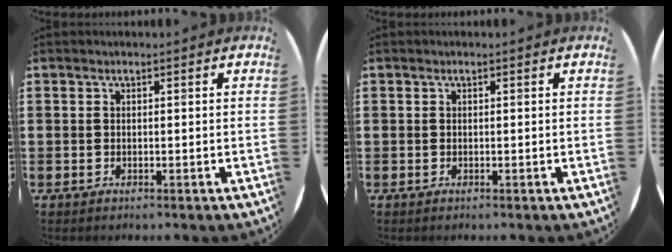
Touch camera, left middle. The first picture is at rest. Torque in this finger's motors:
{"motor_torque": [0.04, 0.03, 0.04, 0.01]}